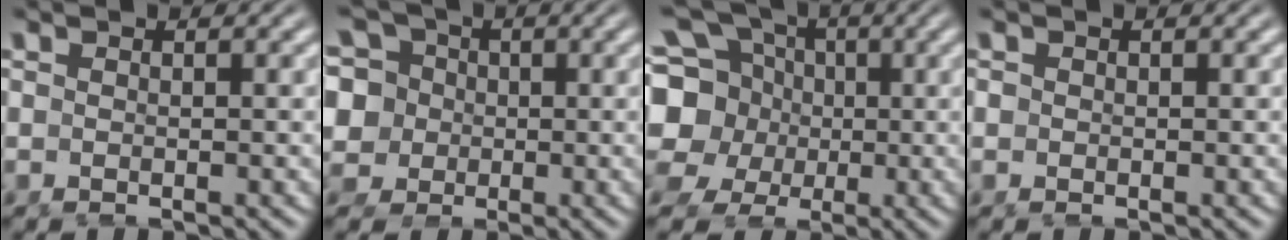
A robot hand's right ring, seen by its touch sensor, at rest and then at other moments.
{"total": 12.6, "force": [-0.6, 11.7, 4.6], "torque": [-0.129, -0.042, -0.010]}
{"total": 14.6, "force": [0.8, 12.9, 6.6], "torque": [-0.147, -0.040, 0.007]}
{"total": 0.9, "force": [0.0, 0.8, 0.3], "torque": [-0.014, -0.005, 0.002]}